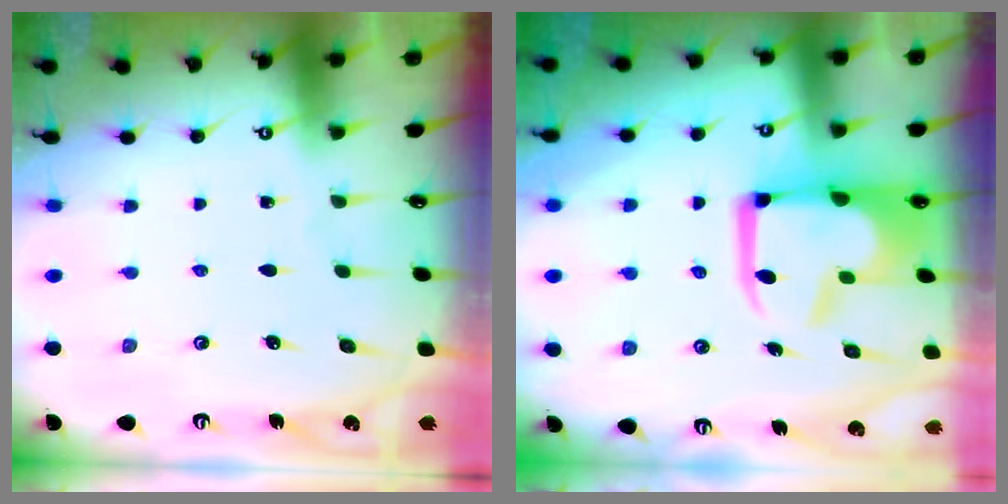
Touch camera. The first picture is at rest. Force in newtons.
{"total": 13.7, "press": 13.7, "slide": 1.1}